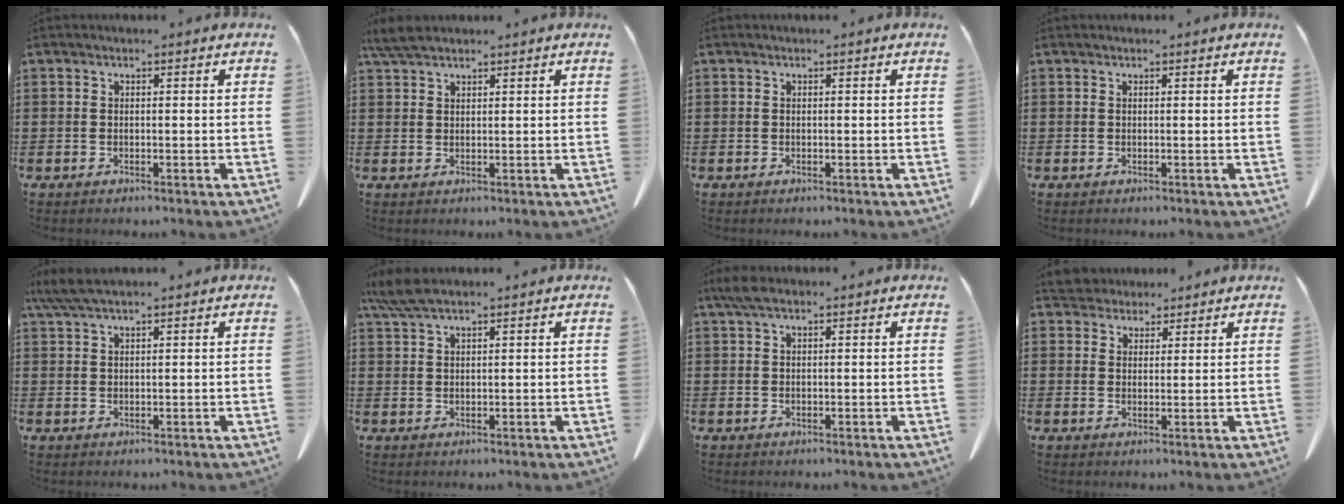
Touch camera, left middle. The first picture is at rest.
{"total": 3.4, "force": [2.8, 0.8, 1.8], "torque": [-0.043, -0.001, 0.055]}
{"total": 0.0}
{"total": 0.0}
{"total": 3.7, "force": [2.8, 0.2, 2.4], "torque": [-0.053, -0.002, 0.053]}
{"total": 4.2, "force": [3.1, 0.7, 2.8], "torque": [-0.063, 0.000, 0.059]}
{"total": 2.4, "force": [1.3, 0.7, 1.9], "torque": [-0.041, 0.001, 0.025]}
{"total": 3.9, "force": [3.6, 1.3, 0.4], "torque": [-0.020, -0.006, 0.070]}